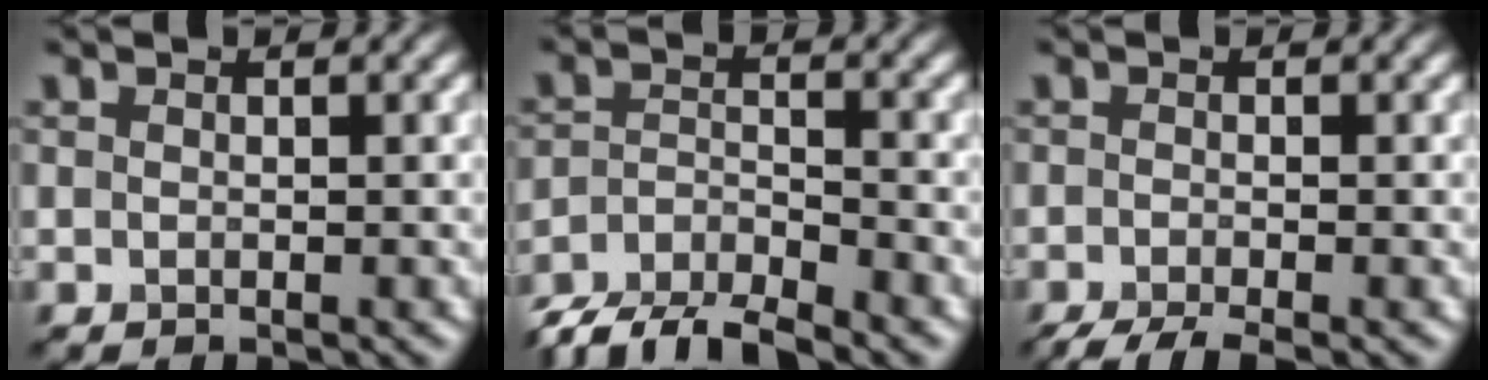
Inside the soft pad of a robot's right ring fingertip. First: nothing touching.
{"total": 6.1, "force": [-5.4, 1.4, 2.4], "torque": [-0.044, -0.013, -0.101]}
{"total": 3.5, "force": [-2.7, 0.6, 2.2], "torque": [-0.036, -0.006, -0.054]}